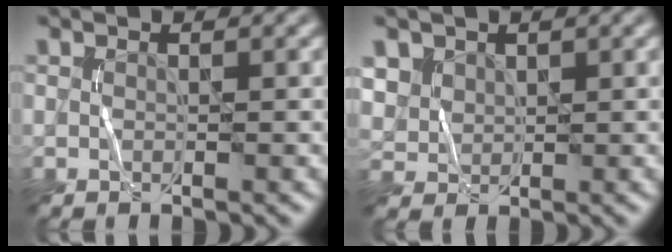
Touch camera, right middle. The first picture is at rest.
{"total": 3.4, "force": [1.9, 2.6, 1.1], "torque": [-0.048, 0.002, 0.054]}